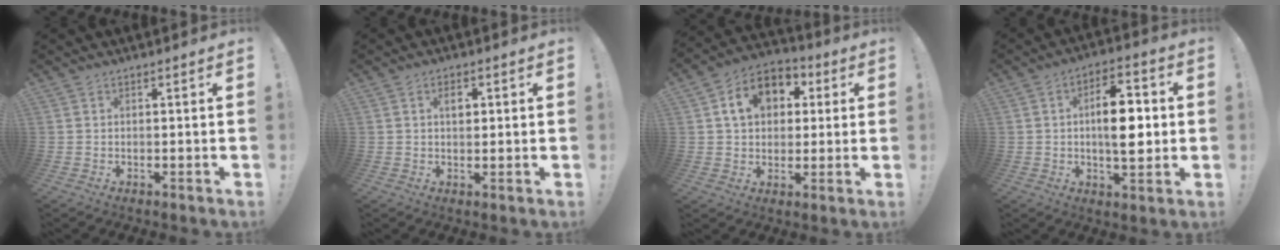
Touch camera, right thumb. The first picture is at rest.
{"total": 2.7, "force": [0.8, 1.6, 2.0], "torque": [-0.019, -0.001, 0.007]}
{"total": 12.4, "force": [3.8, 9.6, 6.9], "torque": [-0.111, 0.004, 0.076]}
{"total": 12.3, "force": [0.3, 6.1, 10.6], "torque": [-0.151, 0.004, 0.001]}